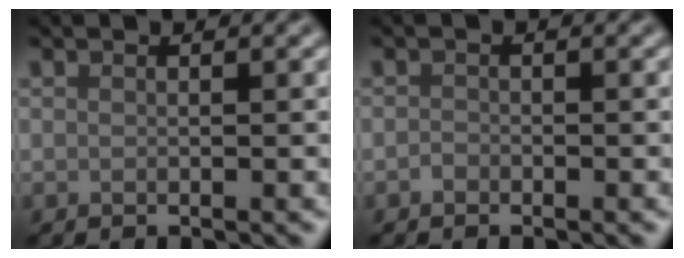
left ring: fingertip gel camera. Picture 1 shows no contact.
{"total": 0.6, "force": [-0.4, 0.4, 0.1], "torque": [-0.001, -0.002, -0.009]}